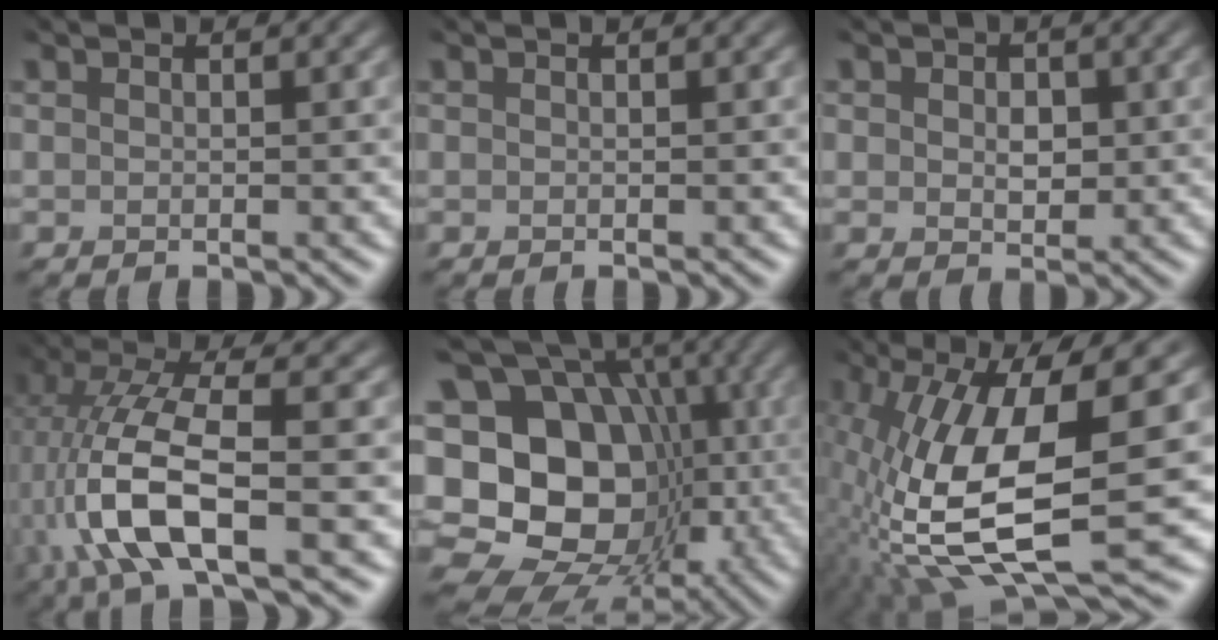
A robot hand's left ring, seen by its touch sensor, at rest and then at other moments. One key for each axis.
{"total": 0.0}
{"total": 1.2, "fx": -1.0, "fy": 0.7, "fz": 0.0, "tx": -0.033, "ty": -0.024, "tz": 0.019}
{"total": 7.5, "fx": -4.1, "fy": 1.4, "fz": 6.1, "tx": -0.165, "ty": -0.015, "tz": -0.050}
{"total": 17.8, "fx": -3.6, "fy": 14.8, "fz": 9.2, "tx": -0.178, "ty": -0.003, "tz": -0.050}
{"total": 11.1, "fx": -2.7, "fy": 3.5, "fz": 10.2, "tx": -0.232, "ty": -0.039, "tz": -0.017}